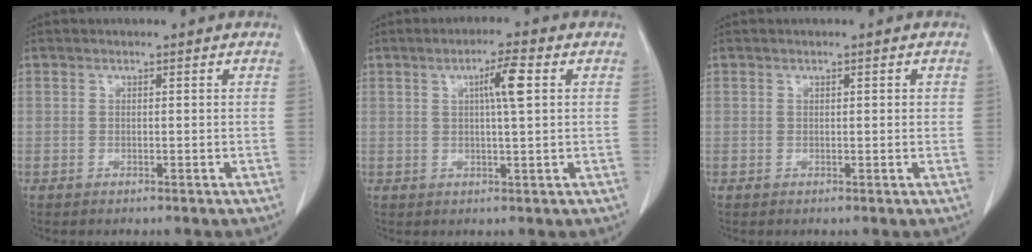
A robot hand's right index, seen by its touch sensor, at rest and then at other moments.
{"total": 4.7, "force": [1.3, -0.1, 4.5], "torque": [-0.076, 0.002, 0.020]}
{"total": 0.9, "force": [0.3, 0.2, 0.8], "torque": [-0.010, 0.001, 0.003]}